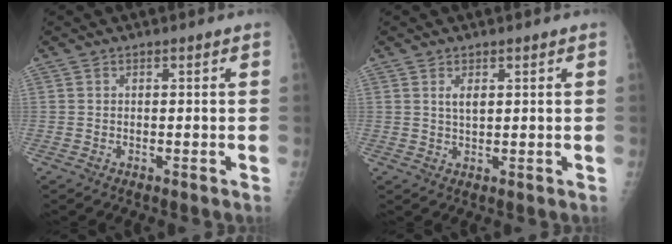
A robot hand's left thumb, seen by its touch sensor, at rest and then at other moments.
{"total": 1.9, "force": [0.8, 0.9, 1.5], "torque": [-0.024, -0.007, 0.019]}